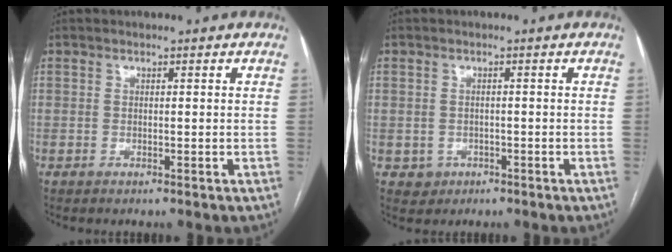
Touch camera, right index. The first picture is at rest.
{"total": 2.6, "force": [-0.9, 2.4, 0.1], "torque": [0.005, 0.008, -0.009]}